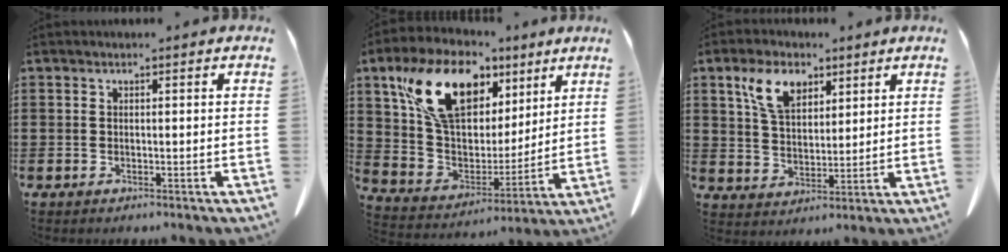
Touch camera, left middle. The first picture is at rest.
{"total": 16.4, "force": [9.0, 9.5, 9.9], "torque": [-0.234, 0.001, 0.167]}
{"total": 7.8, "force": [4.5, 4.5, 4.5], "torque": [-0.097, 0.011, 0.084]}